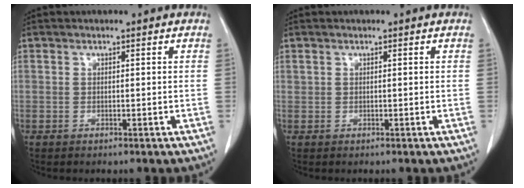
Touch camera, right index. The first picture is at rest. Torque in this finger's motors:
{"motor_torque": [0.38, 0.19, 0.21, 0.08]}